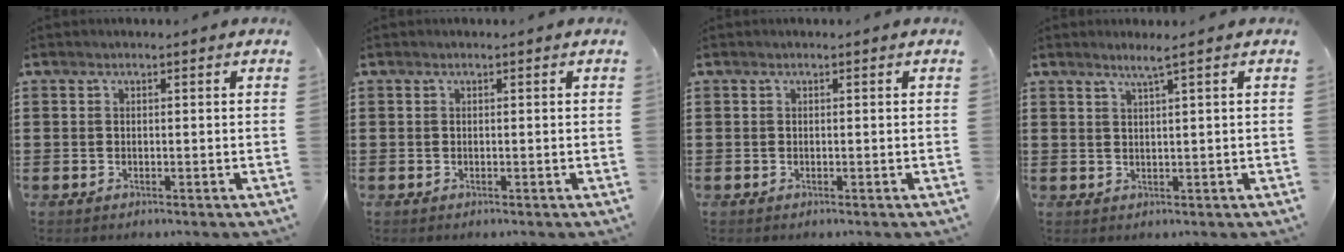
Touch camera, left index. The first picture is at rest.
{"total": 0.0}
{"total": 0.0}
{"total": 2.0, "force": [1.3, -0.5, 1.4], "torque": [-0.029, -0.004, 0.023]}